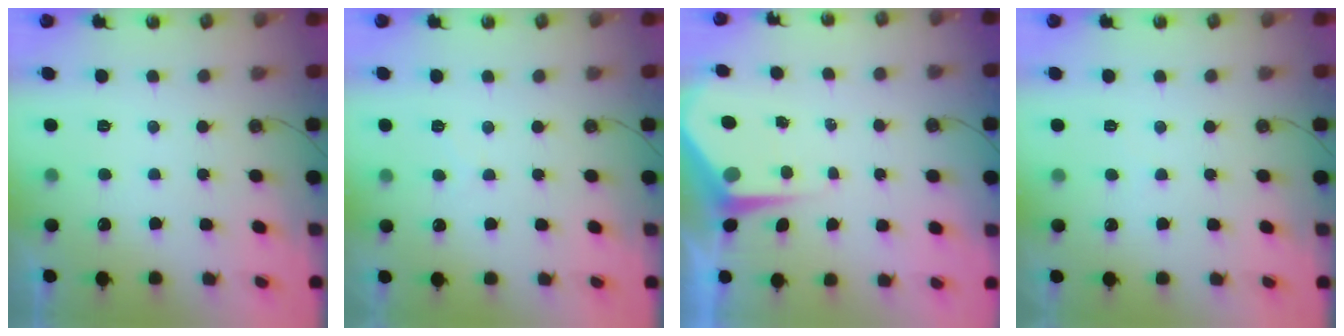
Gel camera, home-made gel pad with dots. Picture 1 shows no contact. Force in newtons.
{"total": 4.0, "press": 4.0, "slide": 0.6}
{"total": 5.5, "press": 5.5, "slide": 0.5}
{"total": 2.1, "press": 2.0, "slide": 0.4}